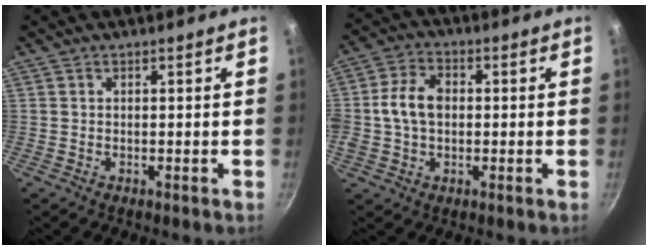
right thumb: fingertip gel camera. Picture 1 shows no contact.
{"total": 8.6, "force": [0.2, 6.1, 6.0], "torque": [-0.103, 0.019, -0.007]}